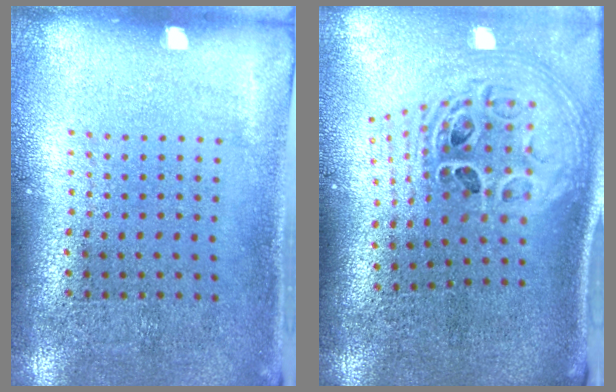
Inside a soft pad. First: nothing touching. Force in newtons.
{"total": 2.2, "press": 1.6, "slide": 1.5}